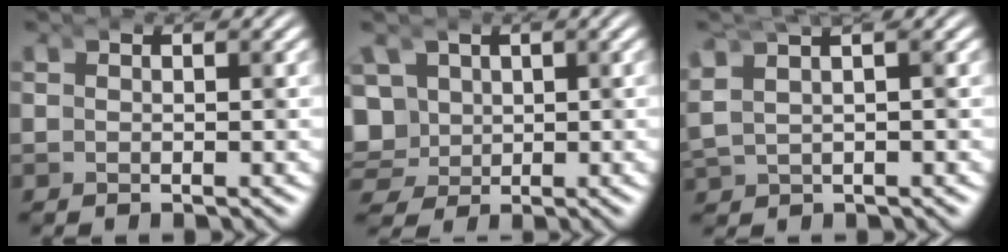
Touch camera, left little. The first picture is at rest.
{"total": 5.8, "force": [-1.8, 5.3, 1.4], "torque": [-0.084, -0.050, -0.022]}
{"total": 4.8, "force": [0.5, 3.8, 3.0], "torque": [-0.069, 0.009, 0.005]}